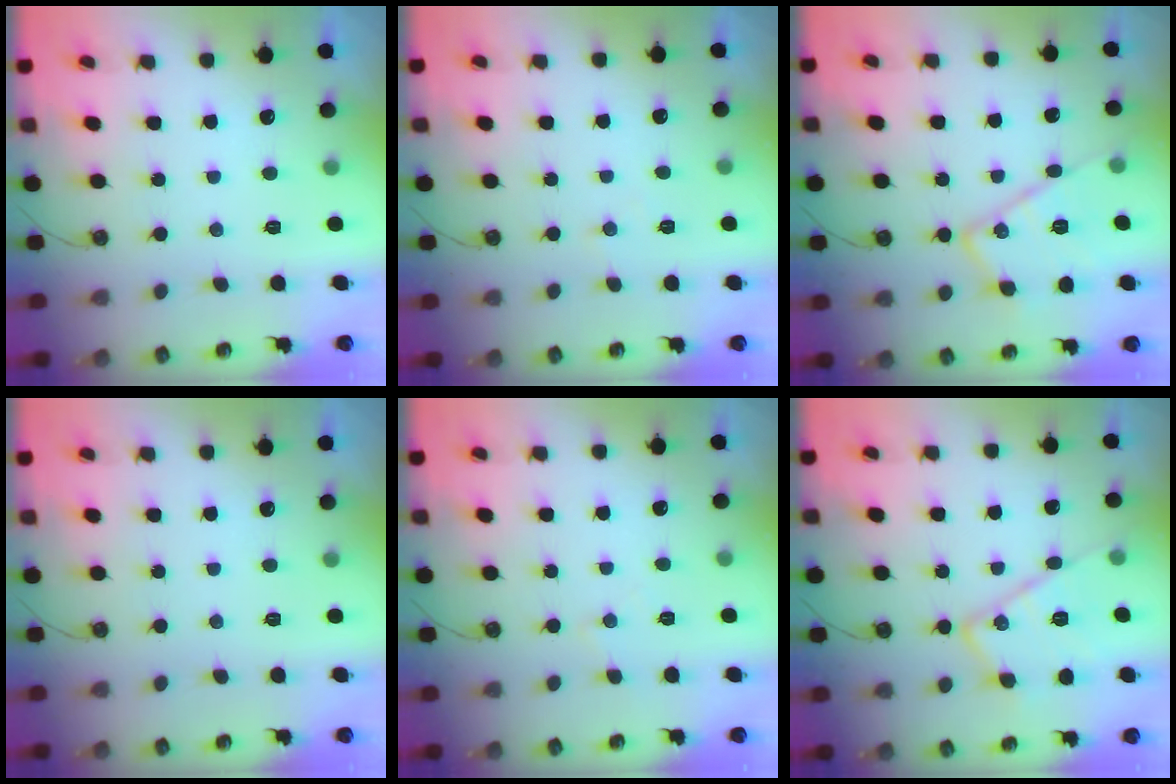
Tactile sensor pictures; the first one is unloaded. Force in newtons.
{"total": 4.7, "press": 4.6, "slide": 0.6}
{"total": 15.4, "press": 15.4, "slide": 0.7}
{"total": 0.0}
{"total": 4.2, "press": 4.2, "slide": 0.8}
{"total": 15.4, "press": 15.4, "slide": 0.7}